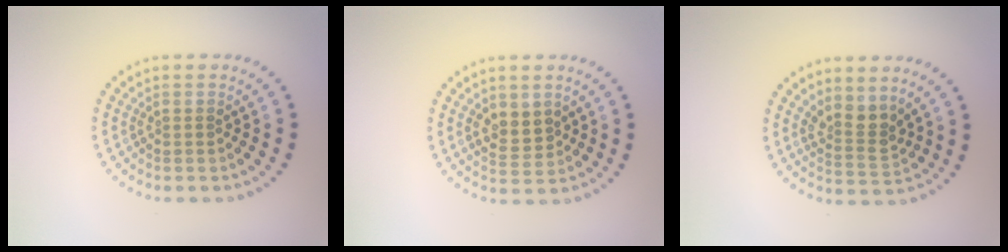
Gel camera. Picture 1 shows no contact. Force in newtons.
{"total": 2.5, "press": 2.4, "slide": 0.7}
{"total": 2.7, "press": 2.2, "slide": 1.5}